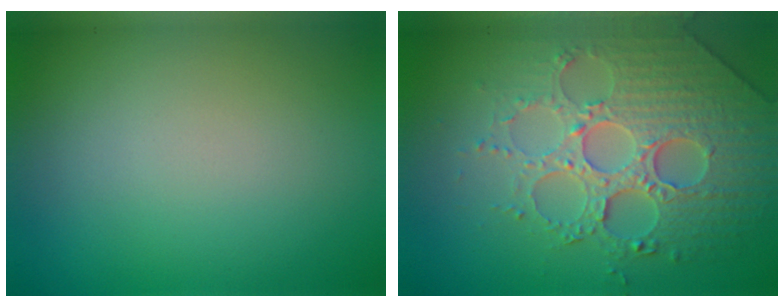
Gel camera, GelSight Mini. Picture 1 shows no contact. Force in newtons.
{"total": 6.3, "press": 5.6, "slide": 3.0}